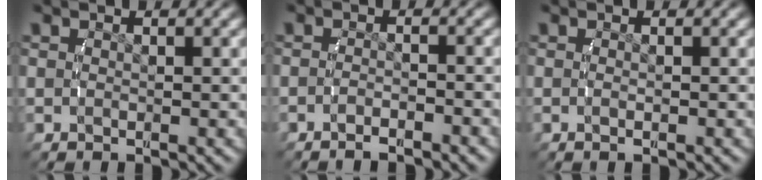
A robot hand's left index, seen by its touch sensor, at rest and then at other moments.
{"total": 2.3, "force": [-2.1, 0.3, 0.9], "torque": [-0.022, -0.003, -0.036]}
{"total": 0.8, "force": [-0.5, -0.2, 0.6], "torque": [-0.018, -0.006, -0.005]}